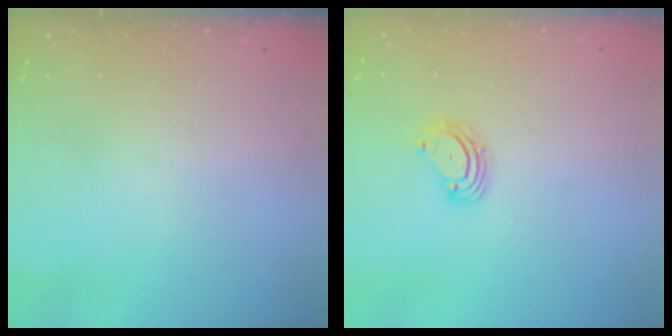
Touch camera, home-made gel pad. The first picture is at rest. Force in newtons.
{"total": 3.4, "press": 3.4, "slide": 0.3}